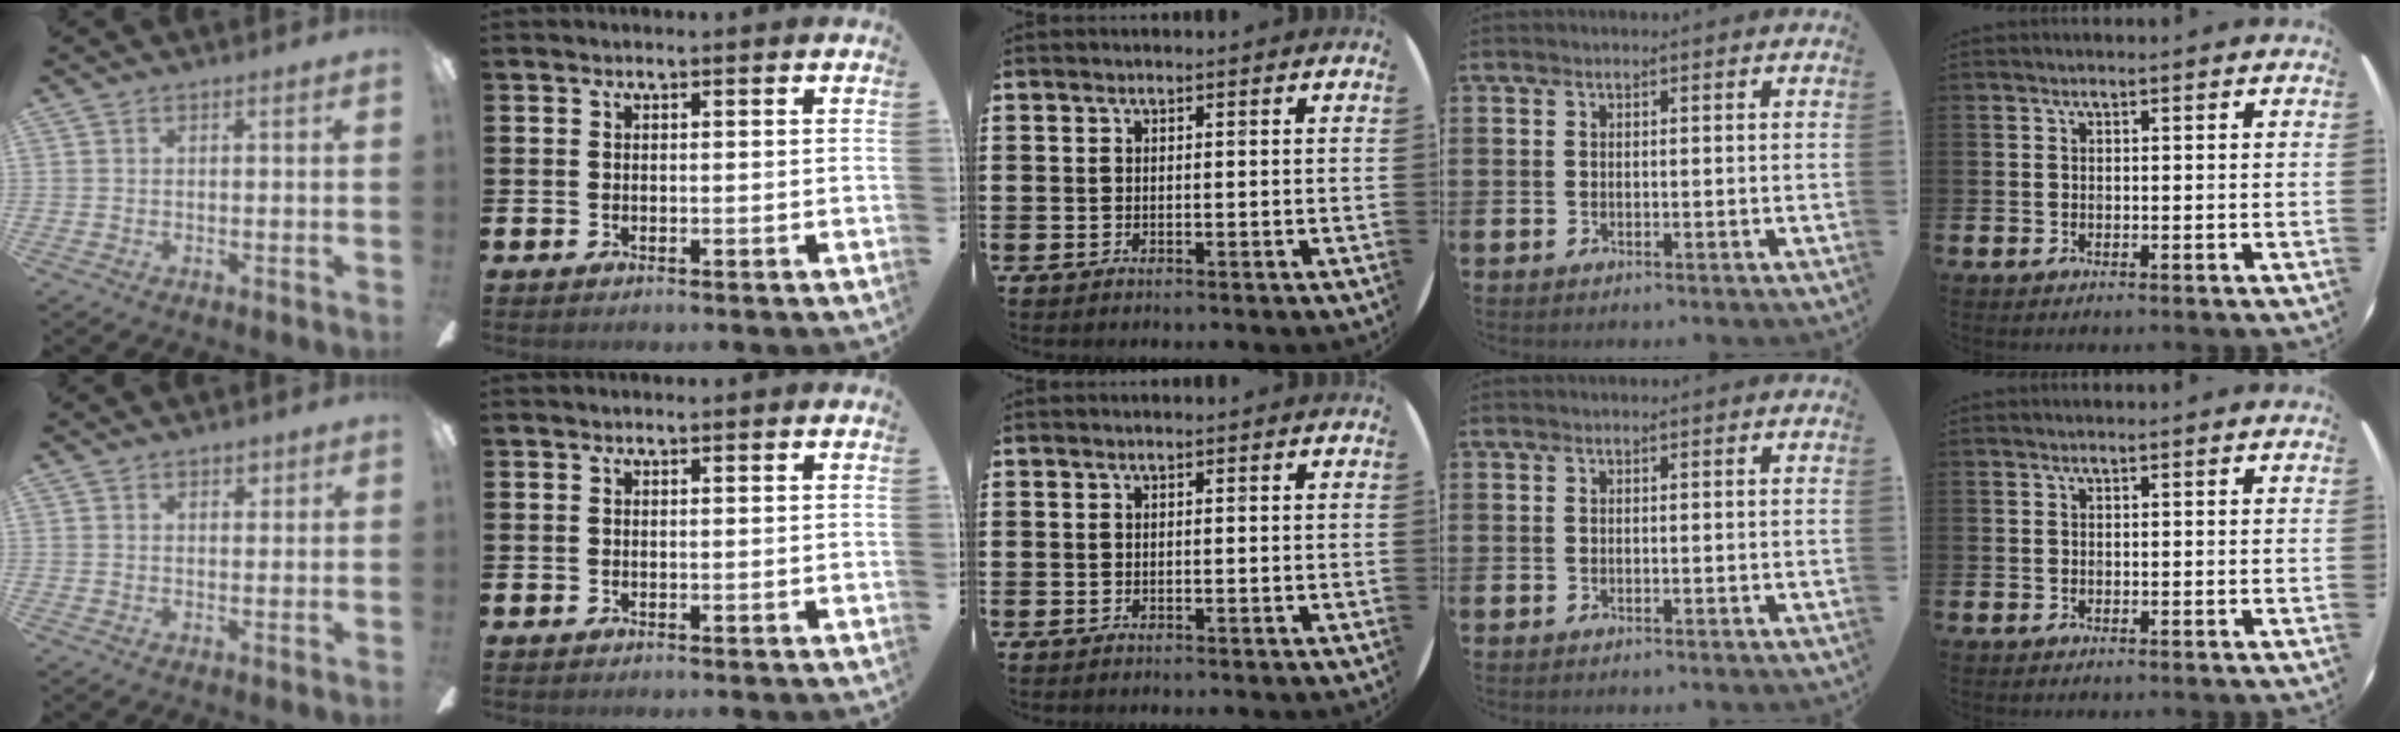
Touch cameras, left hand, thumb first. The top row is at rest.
{"thumb": {"total": 2.0, "force": [1.5, 1.2, 0.5], "torque": [0.005, -0.005, 0.025]}}